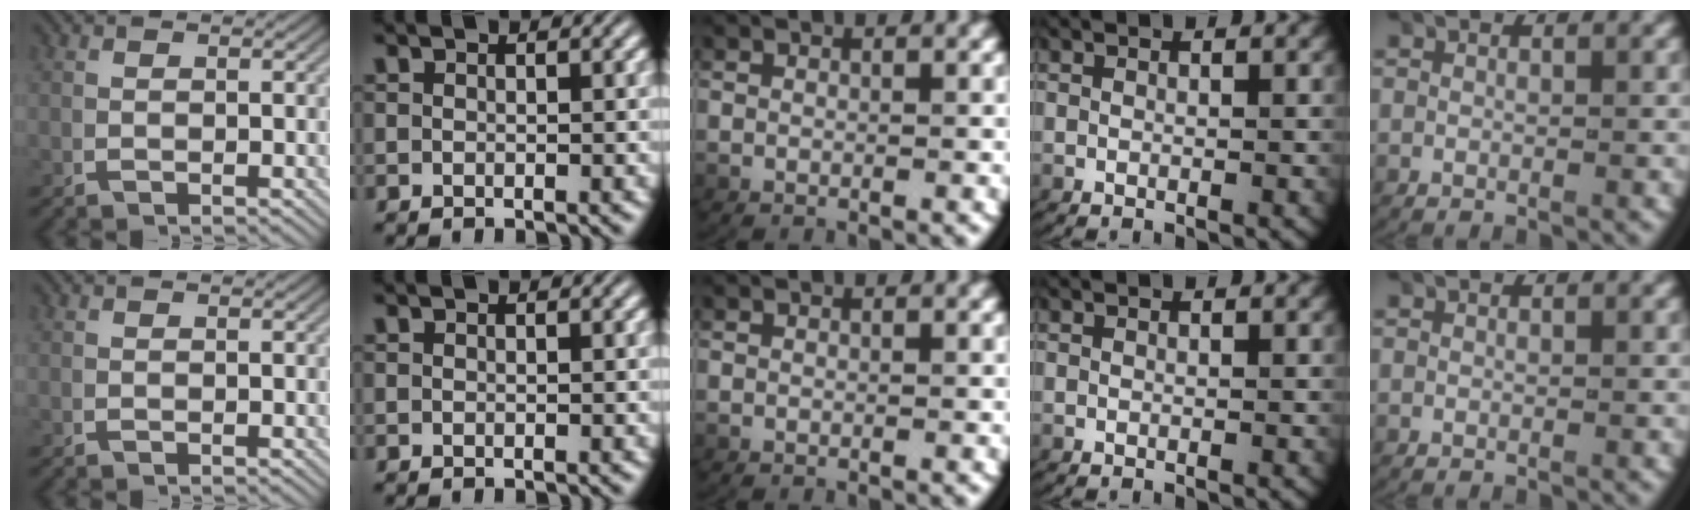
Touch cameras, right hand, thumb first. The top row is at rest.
{}